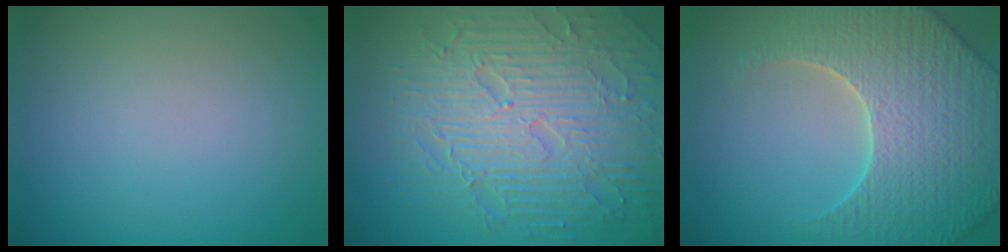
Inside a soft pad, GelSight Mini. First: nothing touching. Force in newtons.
{"total": 8.8, "press": 6.2, "slide": 6.1}
{"total": 7.7, "press": 7.4, "slide": 2.2}